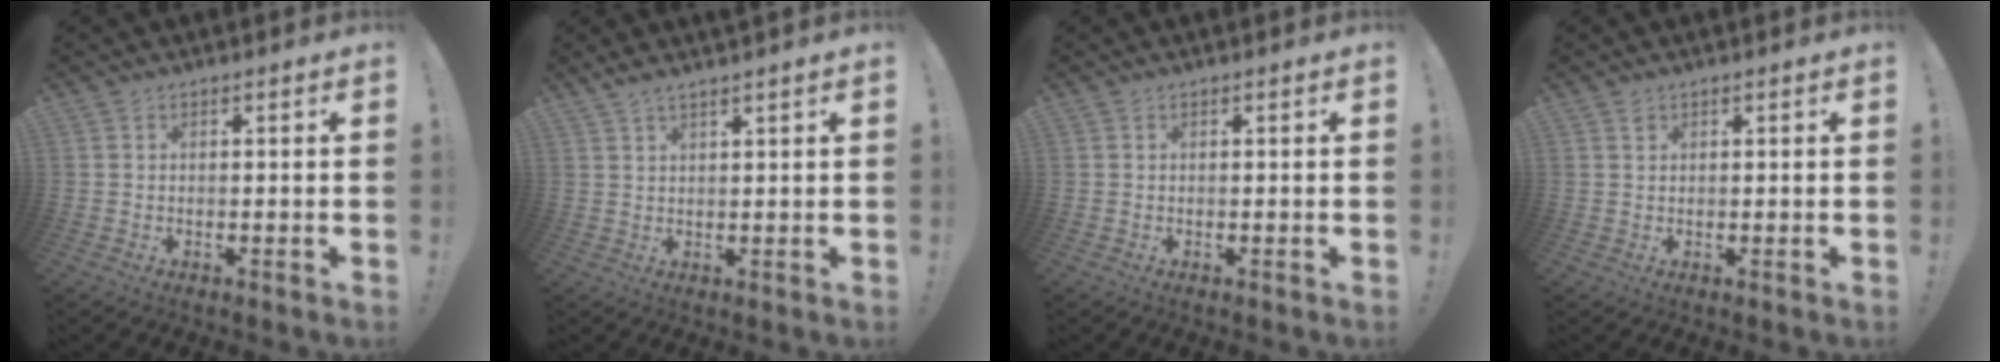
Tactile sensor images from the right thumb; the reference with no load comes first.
{"total": 2.7, "force": [2.2, -0.4, 1.5], "torque": [-0.039, -0.005, 0.040]}
{"total": 0.0}
{"total": 1.1, "force": [0.8, 0.7, 0.3], "torque": [-0.001, -0.002, 0.014]}